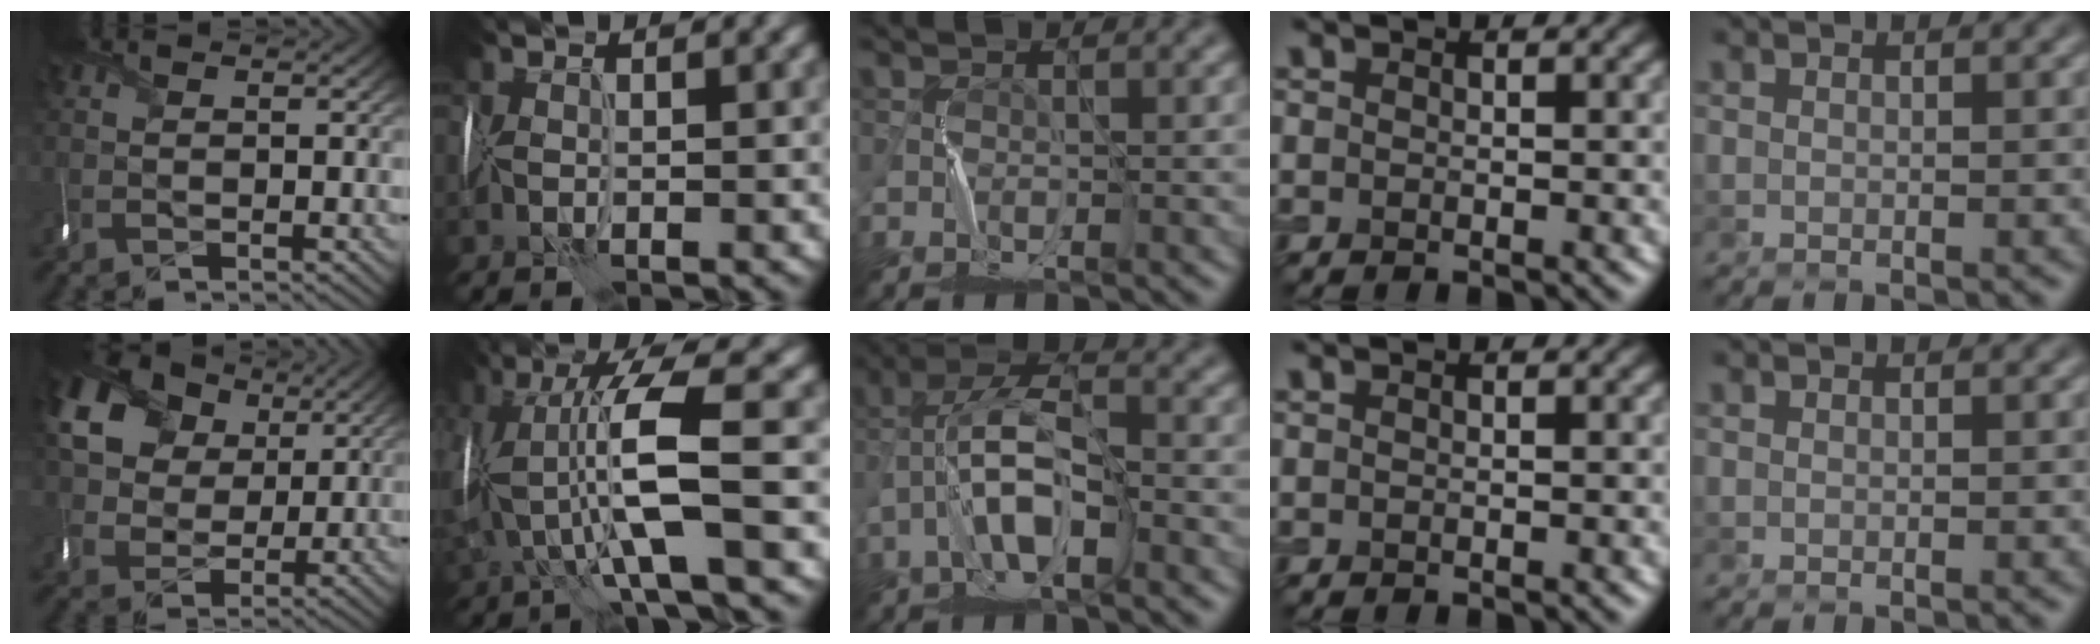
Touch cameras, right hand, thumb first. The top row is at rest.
{"thumb": {"total": 13.2, "force": [6.1, 9.6, 6.5], "torque": [-0.183, 0.044, 0.105]}, "index": {"total": 8.1, "force": [-0.9, 2.3, 7.8], "torque": [-0.159, 0.012, -0.015]}, "middle": {"total": 6.4, "force": [-1.9, 2.4, 5.7], "torque": [-0.120, 0.017, -0.038]}}